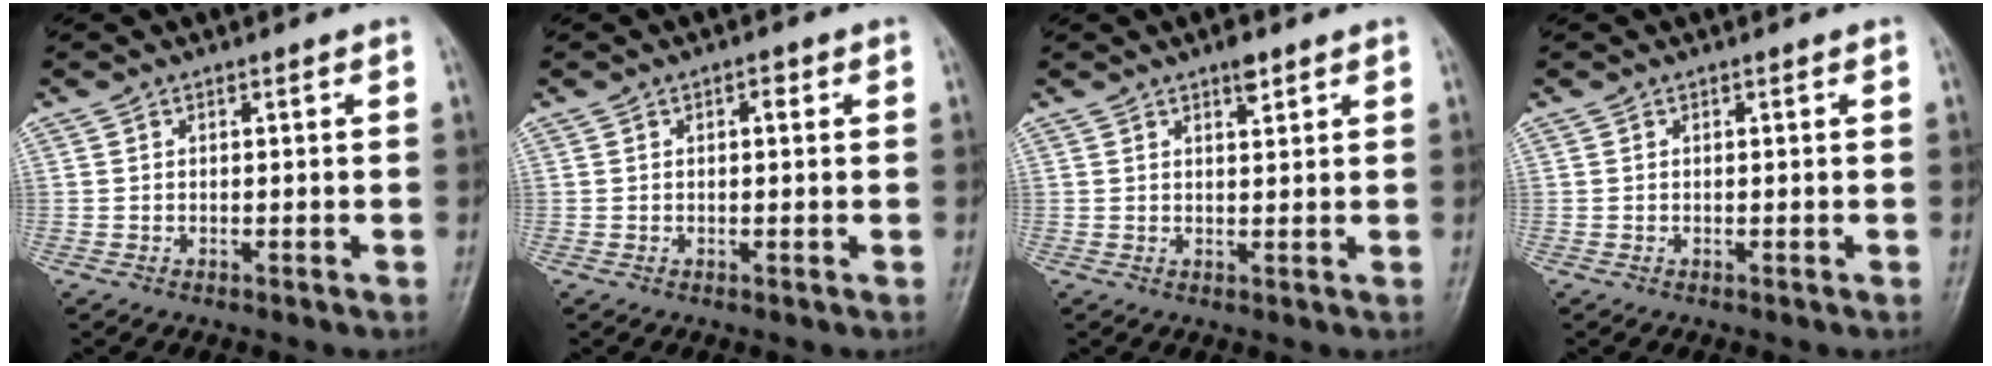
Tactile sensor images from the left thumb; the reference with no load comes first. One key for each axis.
{"total": 1.5, "fx": 0.5, "fy": 0.8, "fz": 1.2, "tx": -0.014, "ty": 0.003, "tz": 0.005}
{"total": 2.5, "fx": 1.7, "fy": 0.9, "fz": 1.6, "tx": -0.018, "ty": -0.010, "tz": 0.026}
{"total": 0.0}